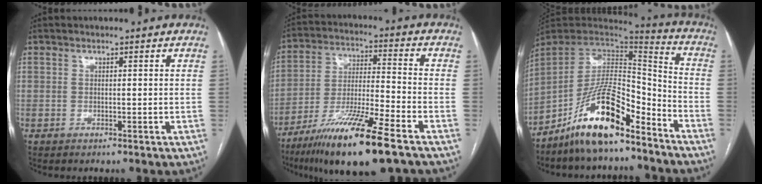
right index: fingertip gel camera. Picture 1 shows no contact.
{"total": 16.0, "force": [-10.3, 0.5, 12.3], "torque": [-0.241, -0.038, -0.186]}
{"total": 15.8, "force": [-11.1, 4.0, 10.5], "torque": [-0.188, 0.017, -0.200]}